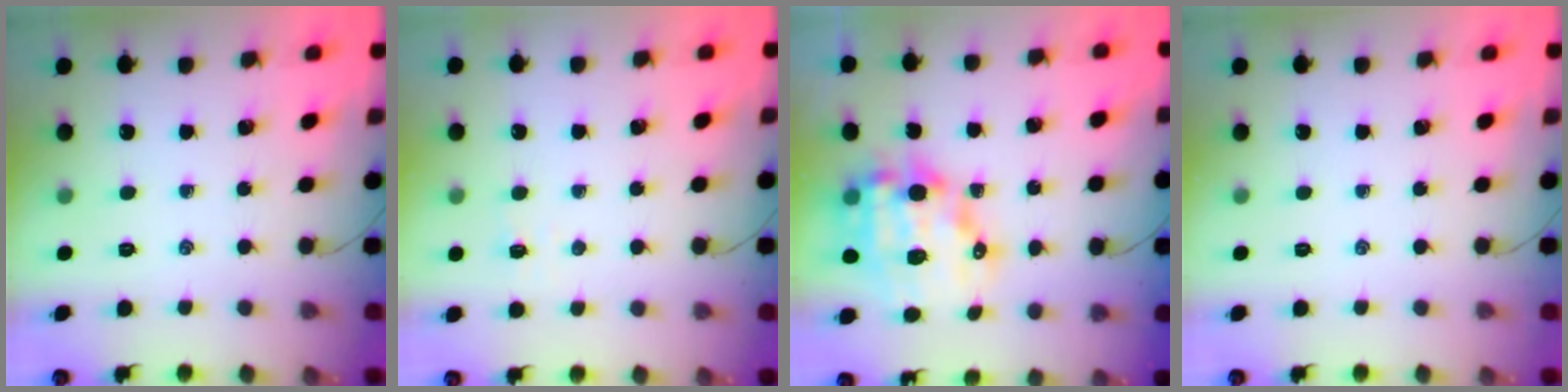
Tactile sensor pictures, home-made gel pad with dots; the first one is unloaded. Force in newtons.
{"total": 1.6, "press": 1.6, "slide": 0.5}
{"total": 14.7, "press": 14.4, "slide": 3.0}
{"total": 0.0}